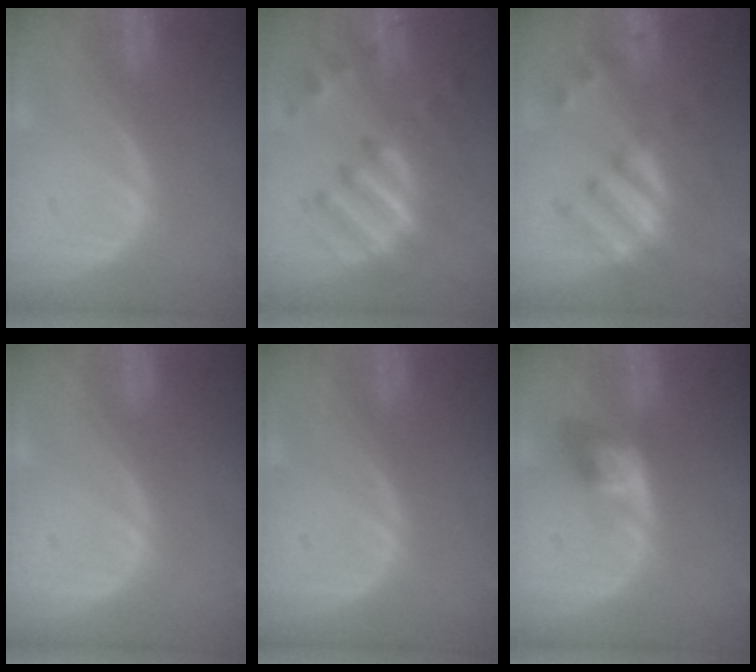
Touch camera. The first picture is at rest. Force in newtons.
{"total": 9.3, "press": 8.6, "slide": 3.6}
{"total": 7.9, "press": 7.0, "slide": 3.7}
{"total": 0.0}
{"total": 0.0}
{"total": 4.0, "press": 4.0, "slide": 0.2}